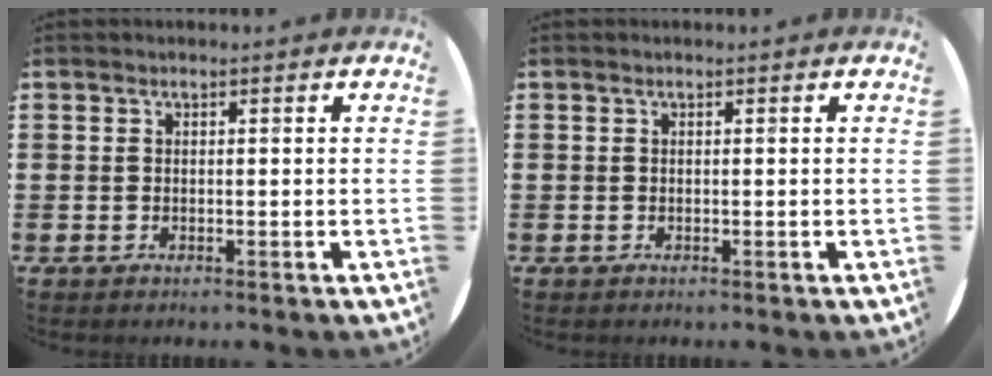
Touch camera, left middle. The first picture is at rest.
{"total": 0.0}